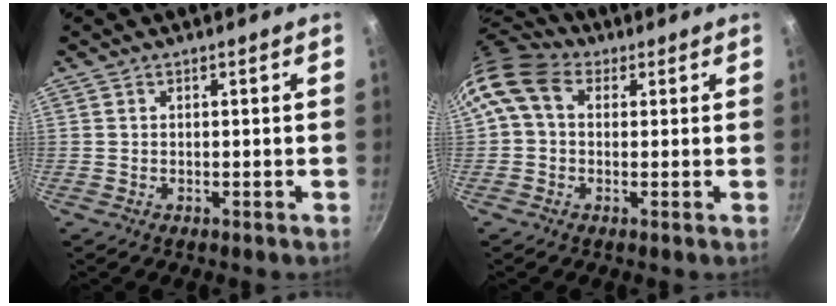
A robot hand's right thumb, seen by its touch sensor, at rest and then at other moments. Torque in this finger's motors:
{"motor_torque": [1.32, 1.90, 0.67, -0.59, 0.41]}